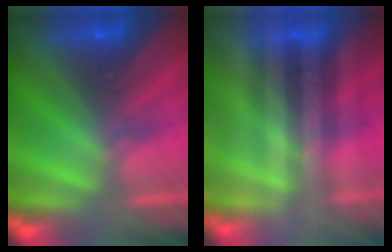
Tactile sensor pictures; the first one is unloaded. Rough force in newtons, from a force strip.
{"total": 1.8}